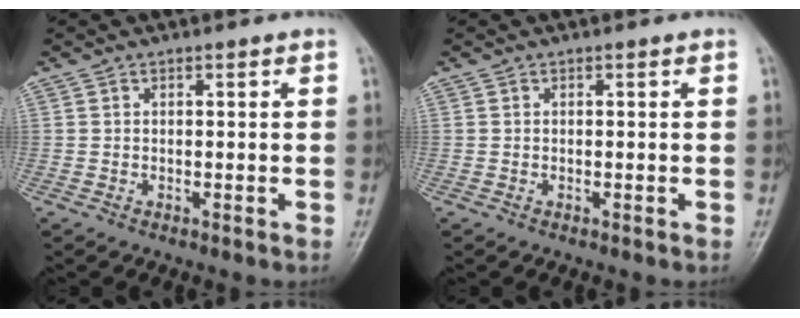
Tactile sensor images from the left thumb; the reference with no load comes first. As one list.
[{"total": 0.0}]